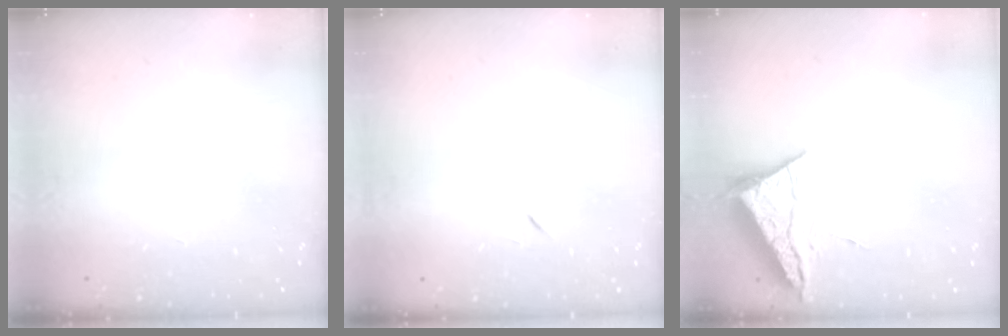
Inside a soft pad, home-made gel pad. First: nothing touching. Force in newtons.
{"total": 4.0, "press": 3.9, "slide": 0.8}
{"total": 5.4, "press": 5.4, "slide": 0.8}